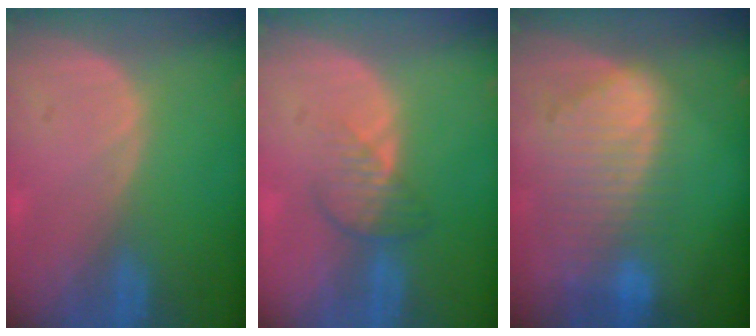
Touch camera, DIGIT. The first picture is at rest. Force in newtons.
{"total": 3.9, "press": 3.3, "slide": 2.0}
{"total": 9.4, "press": 8.2, "slide": 4.7}